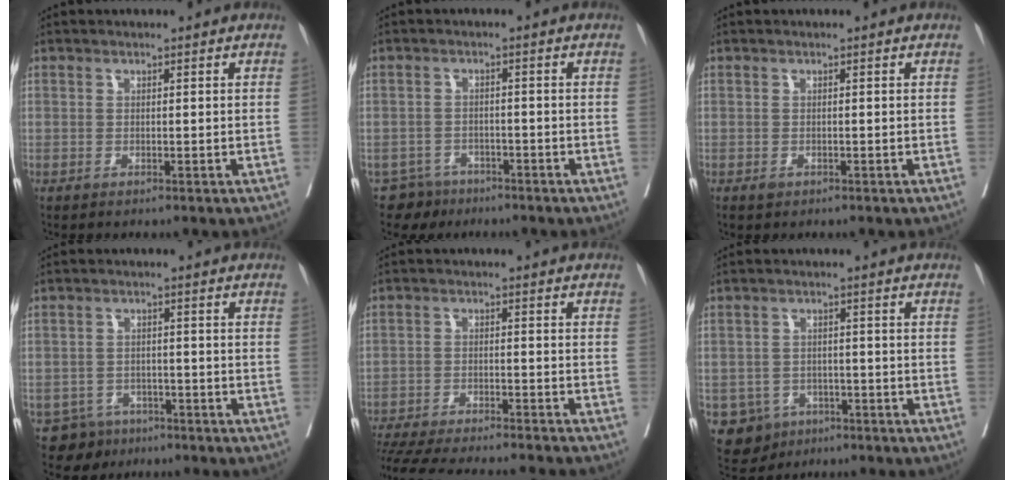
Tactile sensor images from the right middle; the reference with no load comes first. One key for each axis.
{"total": 3.7, "fx": -2.7, "fy": 2.4, "fz": -0.5, "tx": 0.010, "ty": 0.006, "tz": -0.043}
{"total": 0.8, "fx": -0.4, "fy": 0.6, "fz": 0.3, "tx": -0.005, "ty": 0.001, "tz": -0.003}
{"total": 4.6, "fx": -3.0, "fy": 3.5, "fz": 0.3, "tx": 0.000, "ty": 0.007, "tz": -0.040}
{"total": 19.5, "fx": -17.7, "fy": 1.5, "fz": 8.1, "tx": -0.155, "ty": -0.041, "tz": -0.251}
{"total": 6.3, "fx": -2.9, "fy": 5.4, "fz": 1.0, "tx": -0.023, "ty": 0.007, "tz": -0.036}